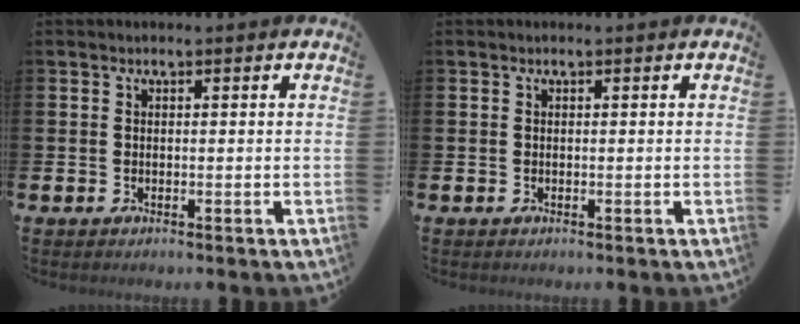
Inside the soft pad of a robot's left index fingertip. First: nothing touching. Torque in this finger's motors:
{"motor_torque": [0.00, 0.00, 0.04, -0.01]}